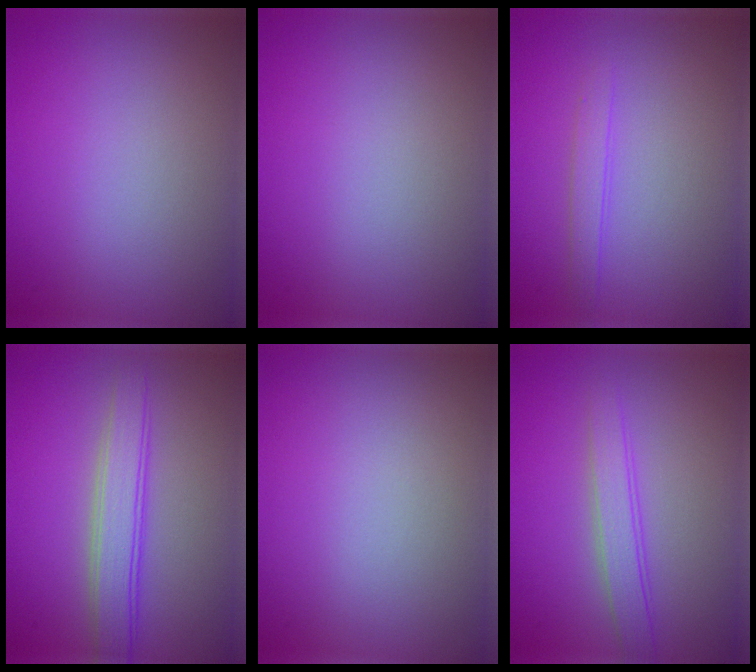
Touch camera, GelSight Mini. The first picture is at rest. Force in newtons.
{"total": 0.0}
{"total": 1.4, "press": 1.4, "slide": 0.1}
{"total": 3.9, "press": 3.9, "slide": 0.2}
{"total": 0.0}
{"total": 2.5, "press": 2.5, "slide": 0.0}